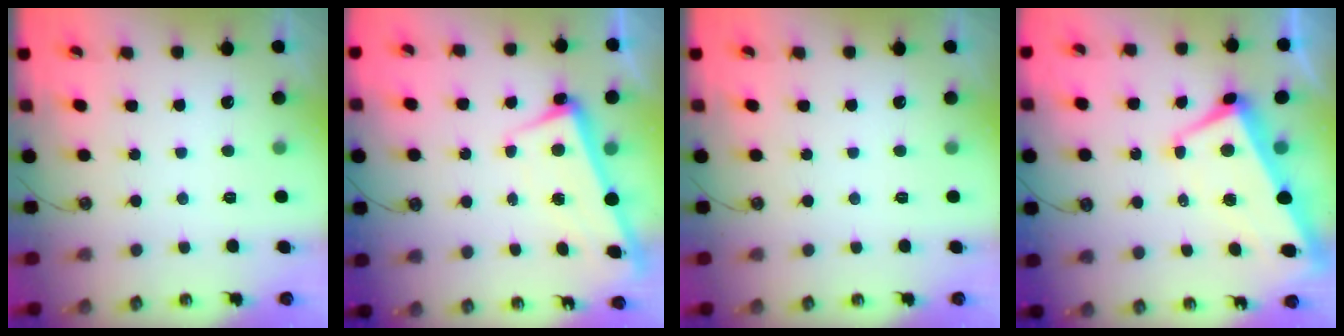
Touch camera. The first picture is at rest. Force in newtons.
{"total": 2.3, "press": 2.2, "slide": 0.8}
{"total": 0.0}
{"total": 1.8, "press": 1.2, "slide": 1.3}